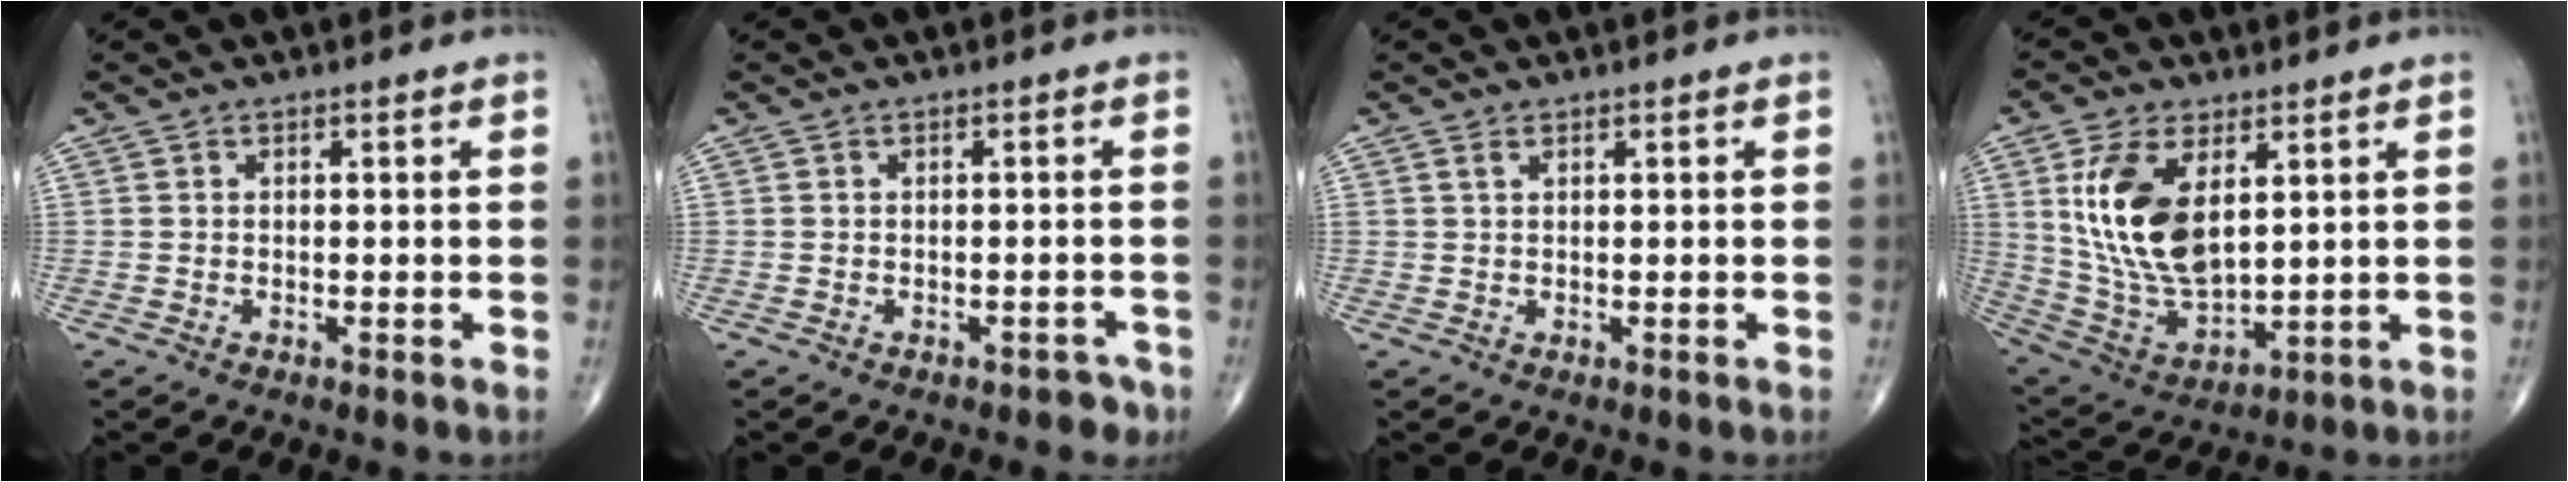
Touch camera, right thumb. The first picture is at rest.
{"total": 2.4, "force": [-1.8, 1.5, 0.8], "torque": [0.001, 0.014, -0.020]}
{"total": 0.9, "force": [0.6, 0.4, 0.6], "torque": [-0.014, 0.004, 0.013]}
{"total": 16.3, "force": [4.7, 8.6, 13.1], "torque": [-0.244, -0.023, 0.105]}